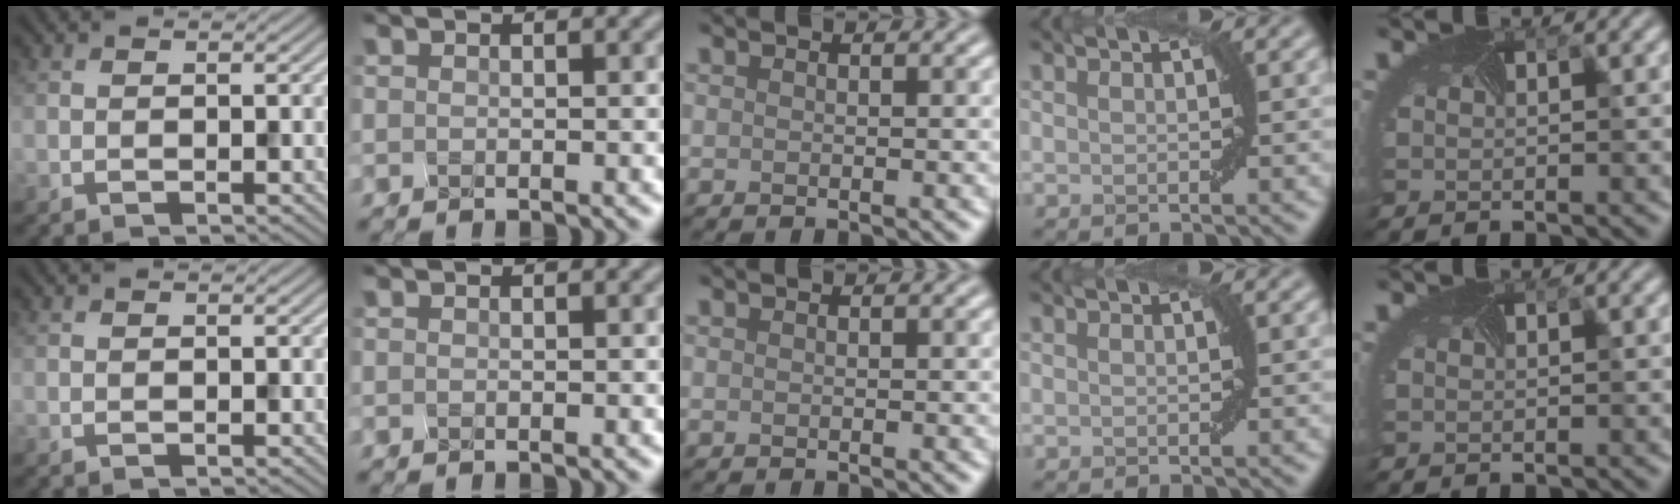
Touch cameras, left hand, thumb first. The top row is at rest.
{}